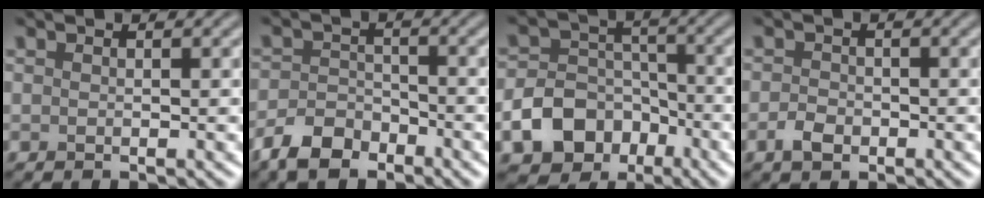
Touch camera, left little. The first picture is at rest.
{"total": 3.8, "force": [-2.8, 2.0, 1.6], "torque": [-0.028, -0.001, -0.062]}
{"total": 8.2, "force": [-4.2, 6.2, 3.1], "torque": [-0.038, -0.015, -0.089]}
{"total": 1.8, "force": [-0.9, 1.2, 1.0], "torque": [-0.018, 0.000, -0.021]}